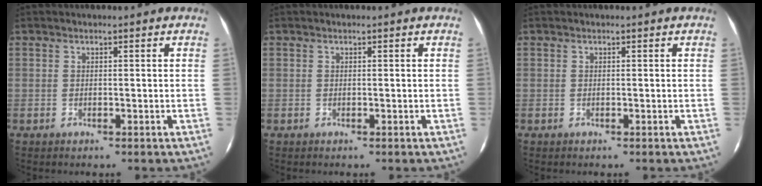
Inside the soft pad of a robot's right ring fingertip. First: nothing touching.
{"total": 0.0}
{"total": 0.0}